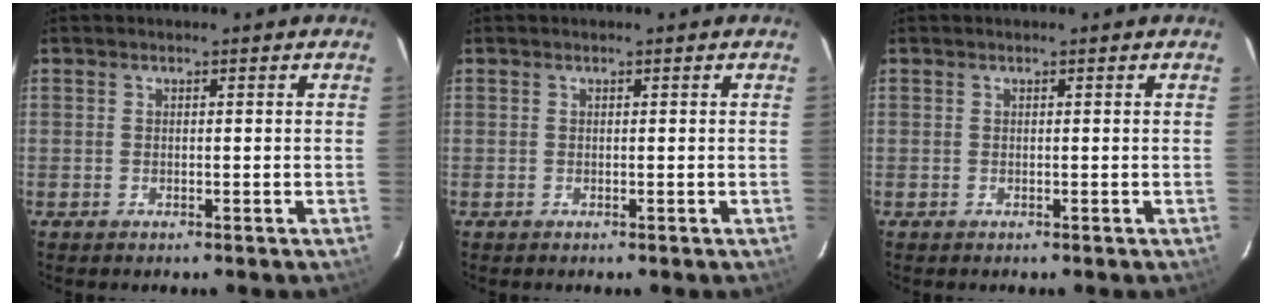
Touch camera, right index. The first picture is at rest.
{"total": 0.0}
{"total": 0.0}